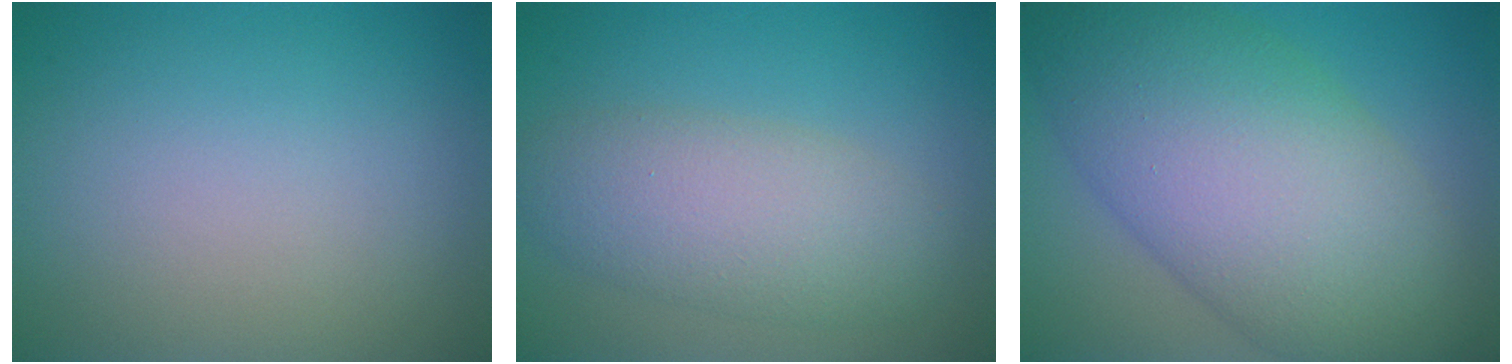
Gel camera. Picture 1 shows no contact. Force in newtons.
{"total": 5.2, "press": 5.2, "slide": 0.1}
{"total": 13.0, "press": 13.0, "slide": 0.2}